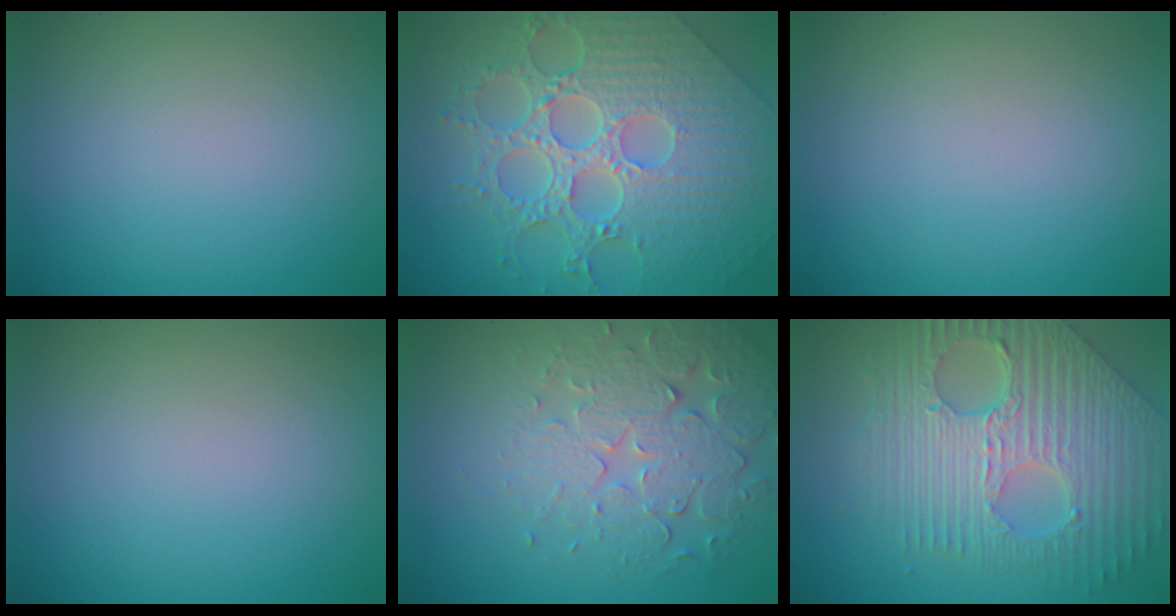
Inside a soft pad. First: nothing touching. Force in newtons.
{"total": 9.4, "press": 7.0, "slide": 6.3}
{"total": 0.0}
{"total": 0.0}
{"total": 5.0, "press": 4.4, "slide": 2.5}
{"total": 10.0, "press": 6.9, "slide": 7.2}